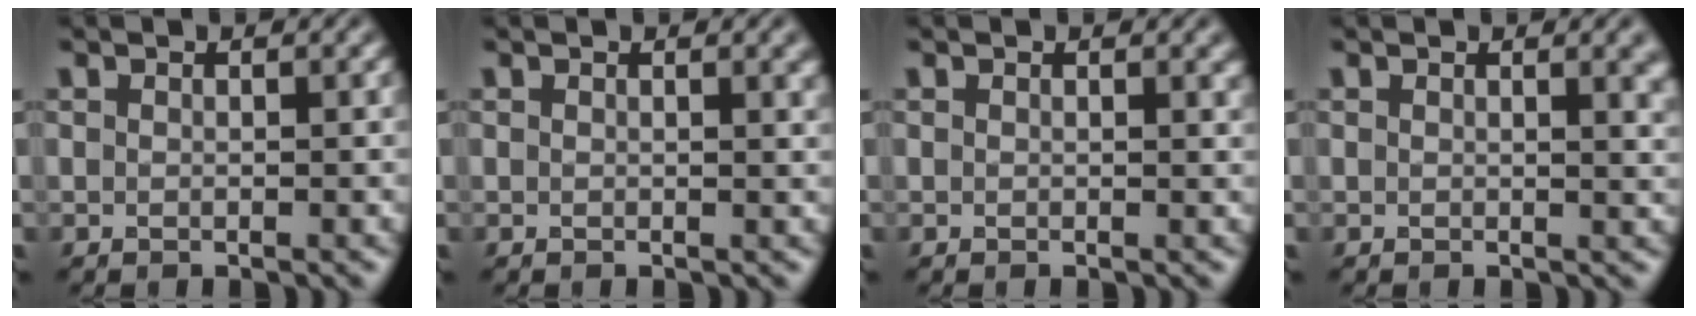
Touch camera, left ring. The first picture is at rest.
{"total": 1.5, "force": [0.8, 0.5, 1.2], "torque": [-0.006, 0.004, 0.009]}
{"total": 0.7, "force": [0.5, 0.1, 0.4], "torque": [-0.002, 0.001, 0.007]}
{"total": 2.5, "force": [1.1, 1.0, 2.0], "torque": [-0.009, 0.004, 0.013]}